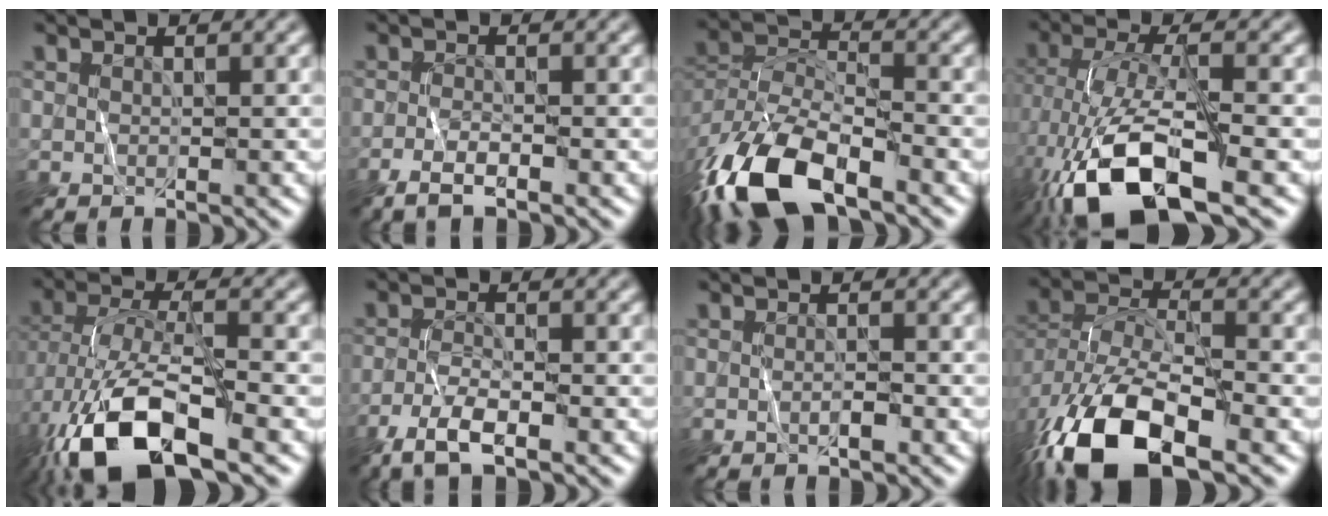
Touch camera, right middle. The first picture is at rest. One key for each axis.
{"total": 2.5, "fx": -1.6, "fy": 0.6, "fz": 1.9, "tx": -0.042, "ty": -0.001, "tz": -0.034}
{"total": 11.6, "fx": -7.4, "fy": 5.0, "fz": 7.4, "tx": -0.148, "ty": -0.008, "tz": -0.144}
{"total": 12.0, "fx": -5.6, "fy": 4.2, "fz": 9.7, "tx": -0.199, "ty": -0.003, "tz": -0.105}
{"total": 13.2, "fx": -6.7, "fy": 5.8, "fz": 9.8, "tx": -0.209, "ty": -0.022, "tz": -0.121}
{"total": 3.9, "fx": -2.5, "fy": 1.1, "fz": 2.8, "tx": -0.060, "ty": -0.004, "tz": -0.052}
{"total": 0.9, "fx": -0.4, "fy": 0.2, "fz": 0.8, "tx": -0.016, "ty": 0.000, "tz": -0.005}
{"total": 12.9, "fx": -7.2, "fy": 6.1, "fz": 8.7, "tx": -0.179, "ty": -0.018, "tz": -0.134}